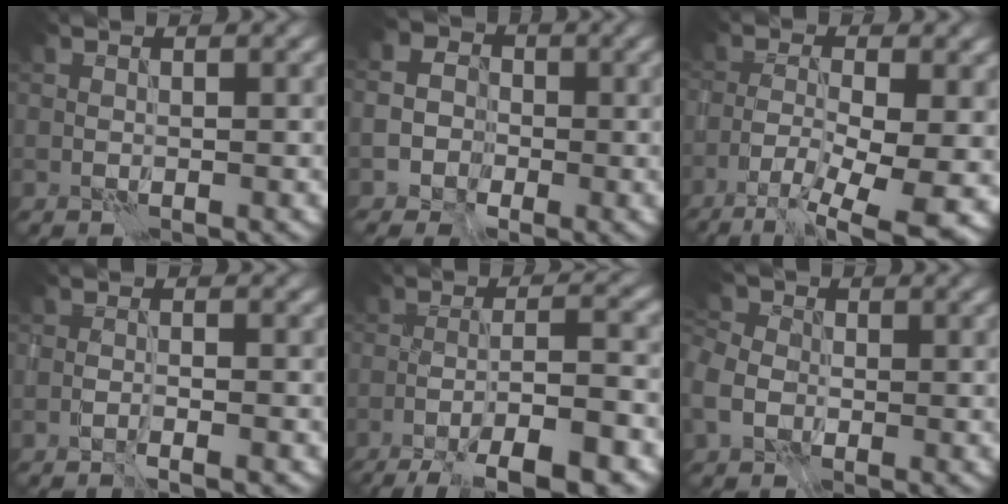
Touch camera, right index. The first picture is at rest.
{"total": 4.1, "force": [-1.6, 3.6, 1.3], "torque": [0.001, 0.007, -0.044]}
{"total": 10.2, "force": [-5.8, 2.7, 8.0], "torque": [-0.143, -0.016, -0.095]}
{"total": 1.5, "force": [-1.1, 0.2, 1.0], "torque": [-0.016, 0.002, -0.022]}
{"total": 10.1, "force": [-5.9, 2.0, 7.9], "torque": [-0.116, 0.010, -0.098]}
{"total": 4.4, "force": [-1.4, 3.5, 2.2], "torque": [-0.058, -0.004, -0.032]}